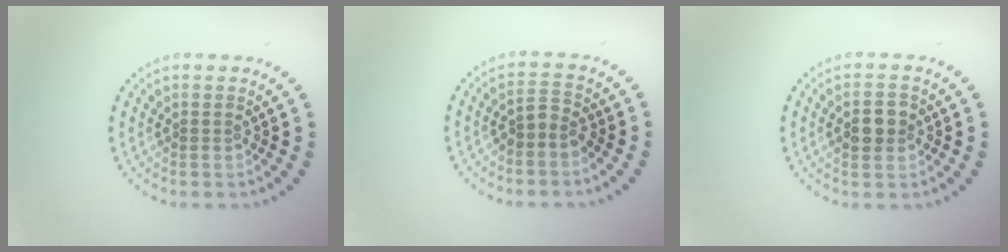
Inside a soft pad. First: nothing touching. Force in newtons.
{"total": 1.7, "press": 1.3, "slide": 1.0}
{"total": 2.6, "press": 2.6, "slide": 0.2}